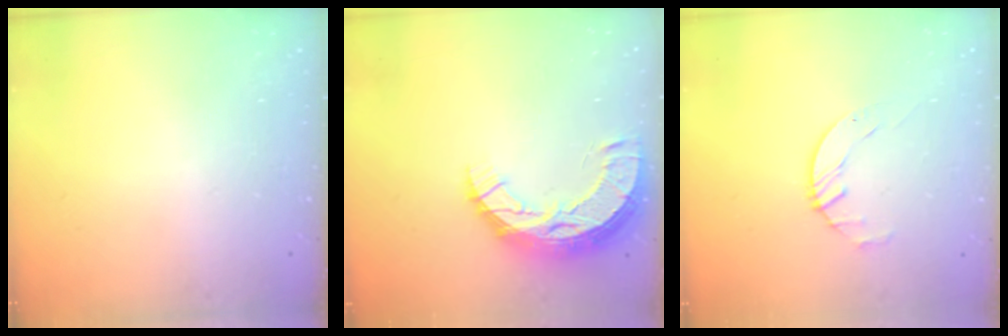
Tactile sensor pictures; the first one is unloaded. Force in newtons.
{"total": 13.0, "press": 13.0, "slide": 0.9}
{"total": 1.7, "press": 1.7, "slide": 0.3}